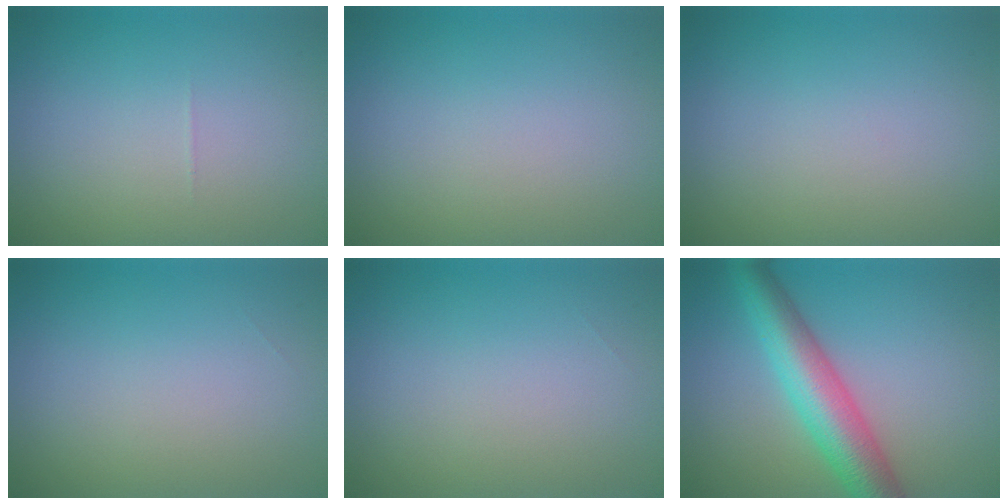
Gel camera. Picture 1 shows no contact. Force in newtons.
{"total": 0.0}
{"total": 0.0}
{"total": 0.0}
{"total": 0.0}
{"total": 7.0, "press": 7.0, "slide": 0.1}